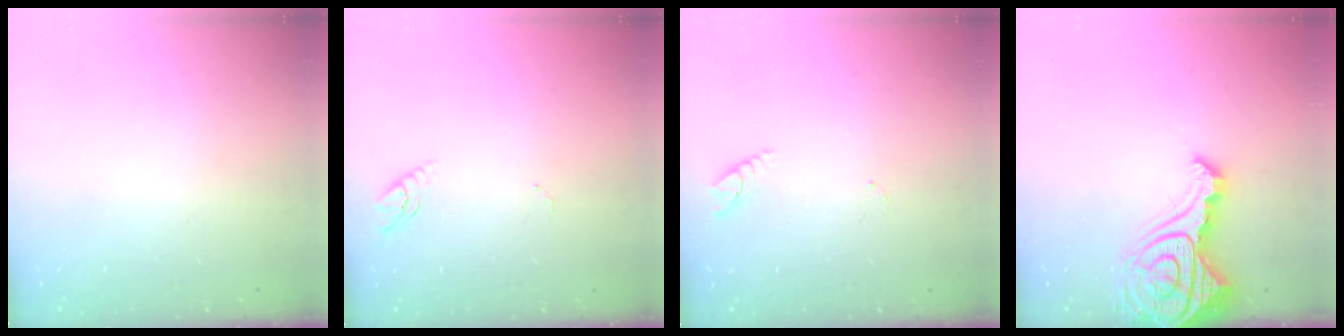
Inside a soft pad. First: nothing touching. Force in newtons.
{"total": 3.4, "press": 3.4, "slide": 0.4}
{"total": 3.5, "press": 3.5, "slide": 0.3}
{"total": 19.7, "press": 19.6, "slide": 2.0}